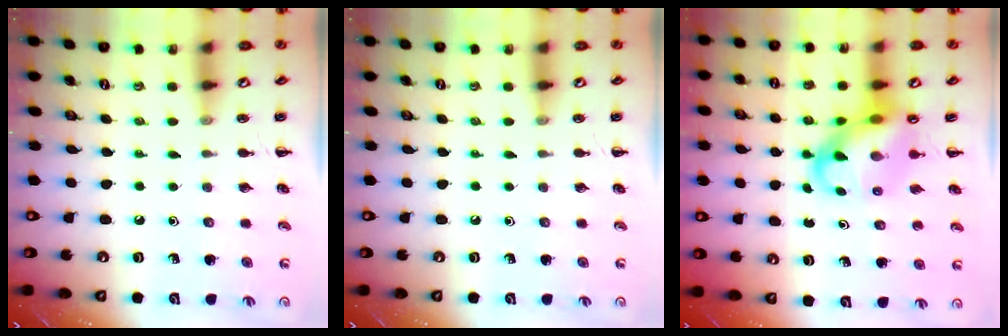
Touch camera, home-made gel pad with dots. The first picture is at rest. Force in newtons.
{"total": 0.0}
{"total": 10.9, "press": 10.5, "slide": 3.0}